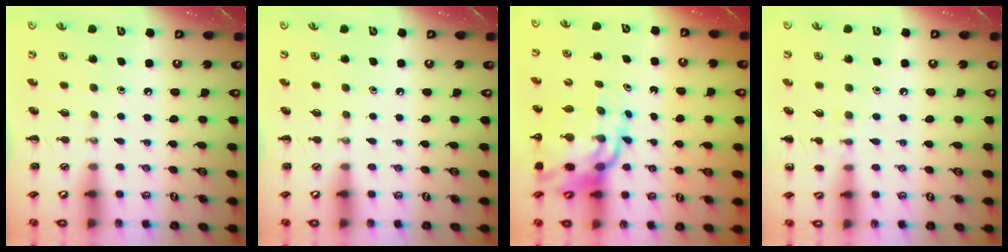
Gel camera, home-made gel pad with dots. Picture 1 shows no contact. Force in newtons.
{"total": 0.0}
{"total": 13.8, "press": 13.2, "slide": 4.0}
{"total": 6.0, "press": 5.7, "slide": 1.9}